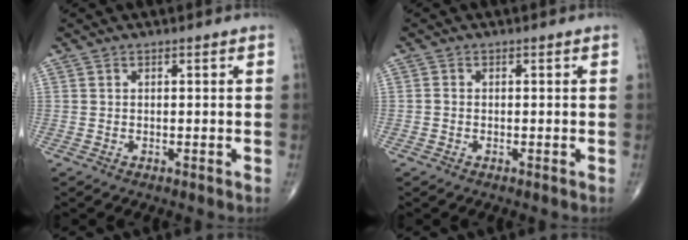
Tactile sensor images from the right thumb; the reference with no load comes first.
{"total": 0.6, "force": [-0.2, 0.5, 0.3], "torque": [-0.004, 0.001, -0.006]}